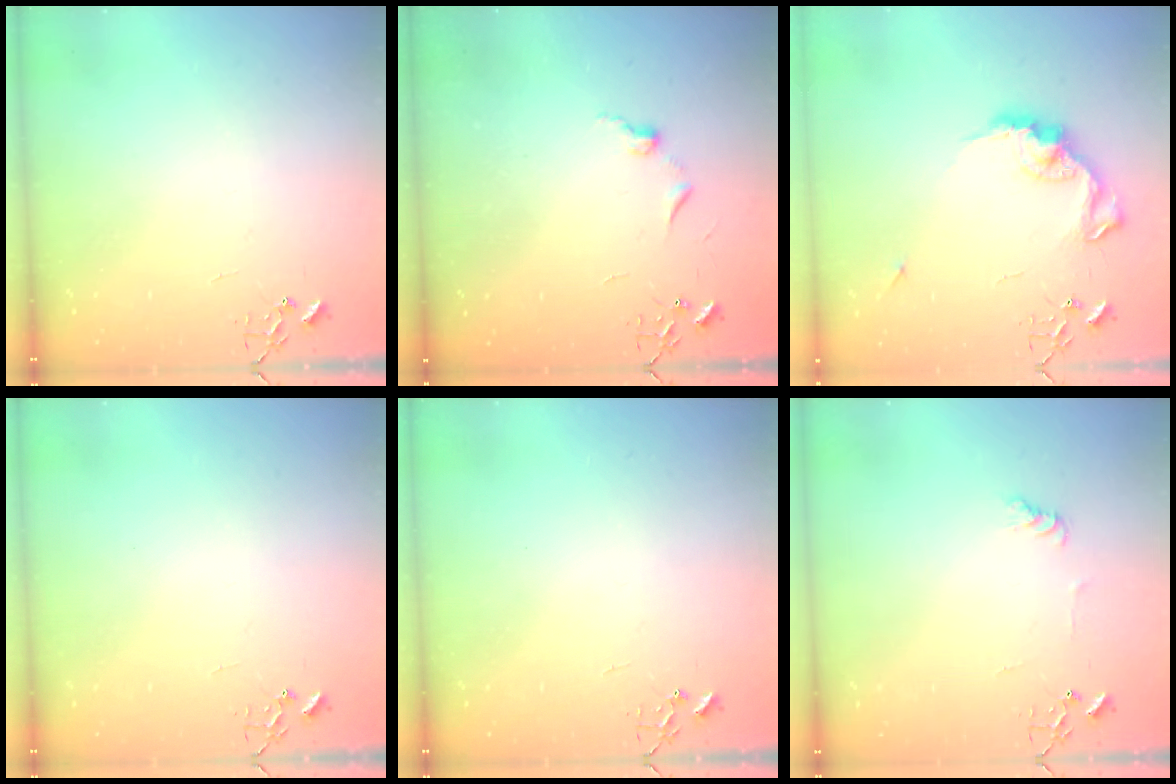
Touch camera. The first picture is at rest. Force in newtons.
{"total": 6.1, "press": 6.0, "slide": 0.6}
{"total": 13.1, "press": 13.1, "slide": 0.3}
{"total": 0.0}
{"total": 0.0}
{"total": 6.0, "press": 5.9, "slide": 0.6}